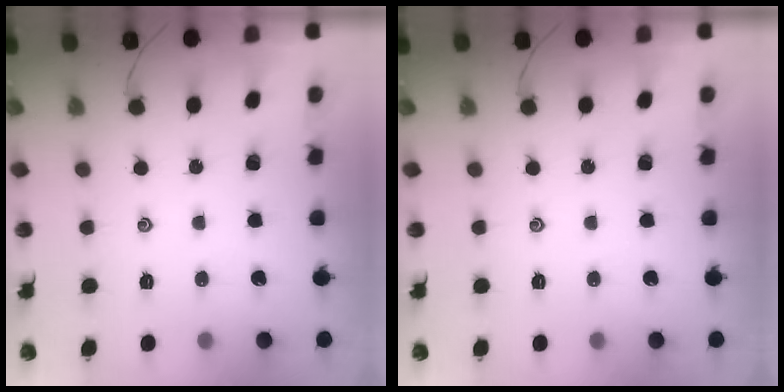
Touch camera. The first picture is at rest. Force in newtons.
{"total": 0.0}